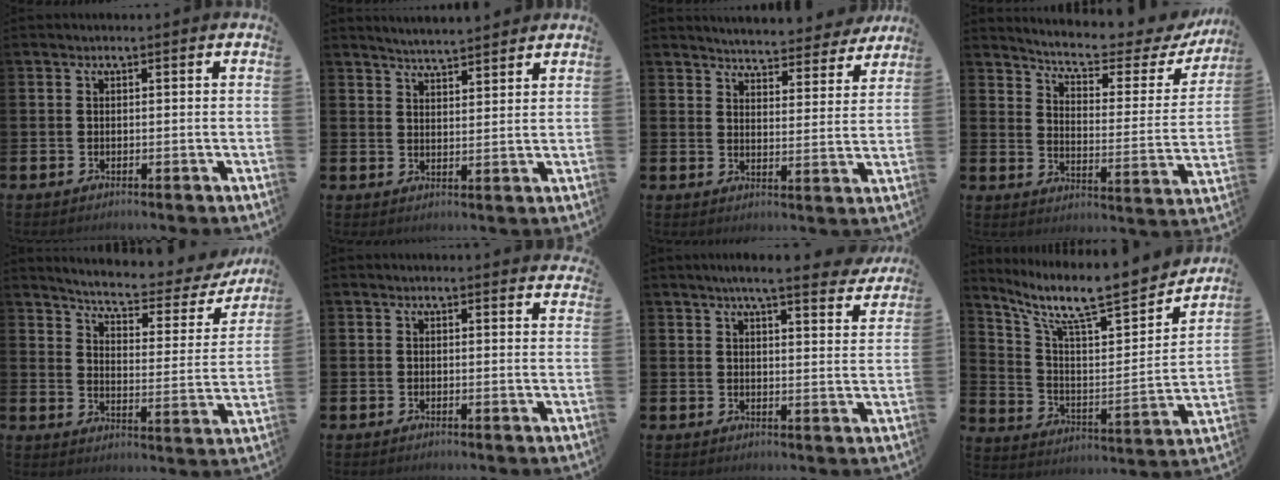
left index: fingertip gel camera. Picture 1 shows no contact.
{"total": 4.3, "force": [4.3, 0.0, 0.1], "torque": [-0.010, -0.024, 0.077]}
{"total": 5.3, "force": [5.2, 0.7, 0.3], "torque": [-0.013, -0.042, 0.089]}
{"total": 6.8, "force": [6.0, 1.3, 2.8], "torque": [-0.075, -0.043, 0.098]}
{"total": 6.1, "force": [5.6, 1.1, 2.2], "torque": [-0.063, -0.043, 0.088]}
{"total": 1.3, "force": [1.3, 0.0, 0.1], "torque": [0.006, -0.008, 0.022]}
{"total": 5.9, "force": [5.4, 0.3, 2.4], "torque": [-0.041, -0.030, 0.090]}
{"total": 10.8, "force": [9.2, 2.3, 5.3], "torque": [-0.132, -0.072, 0.149]}